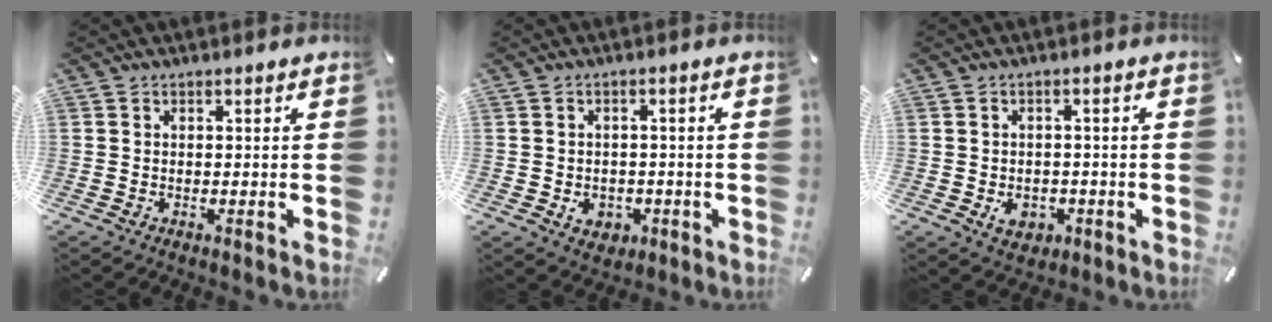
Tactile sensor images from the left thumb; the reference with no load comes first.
{"total": 4.5, "force": [-1.3, 3.7, 2.1], "torque": [-0.025, -0.002, -0.024]}
{"total": 4.8, "force": [-1.4, 3.9, 2.5], "torque": [-0.038, -0.003, -0.028]}